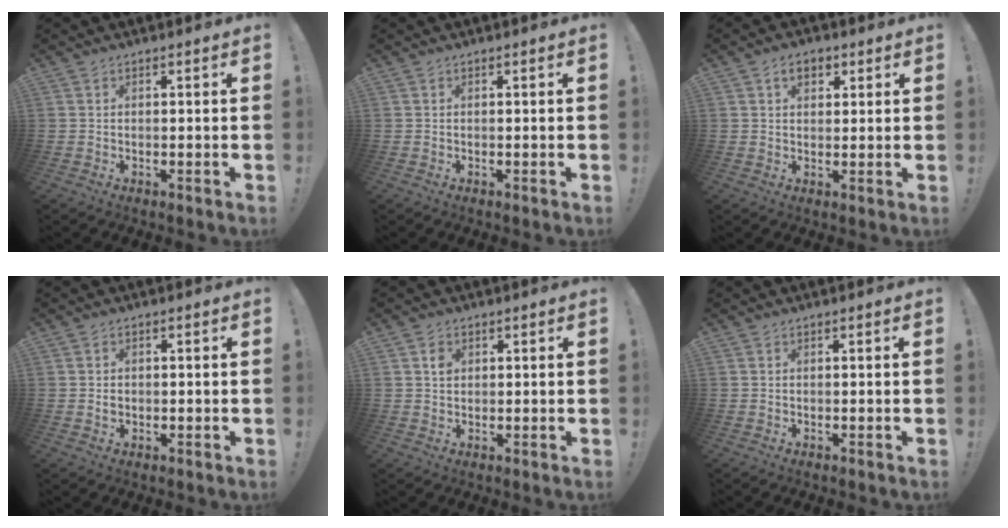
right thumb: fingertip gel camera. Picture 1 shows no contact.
{"total": 0.0}
{"total": 4.8, "force": [2.2, 3.2, 2.8], "torque": [-0.036, 0.002, 0.037]}
{"total": 1.4, "force": [0.1, 1.3, 0.3], "torque": [0.002, 0.002, 0.000]}
{"total": 2.0, "force": [0.5, 1.8, 0.8], "torque": [0.004, -0.004, 0.004]}
{"total": 0.0}